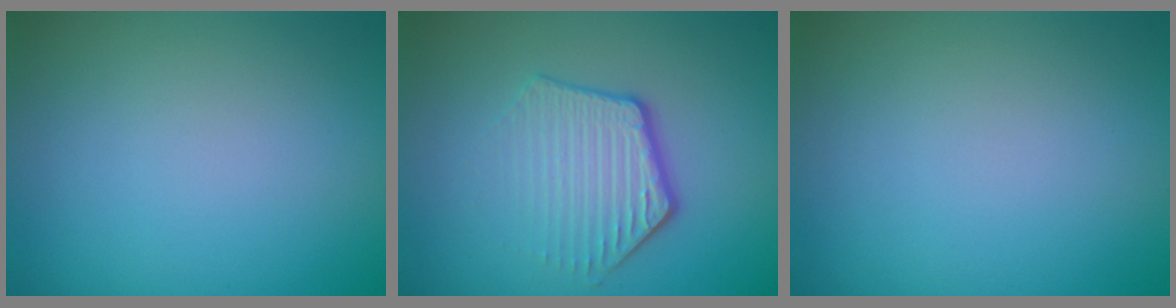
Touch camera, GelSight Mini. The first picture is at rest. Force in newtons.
{"total": 3.8, "press": 2.9, "slide": 2.5}
{"total": 0.0}